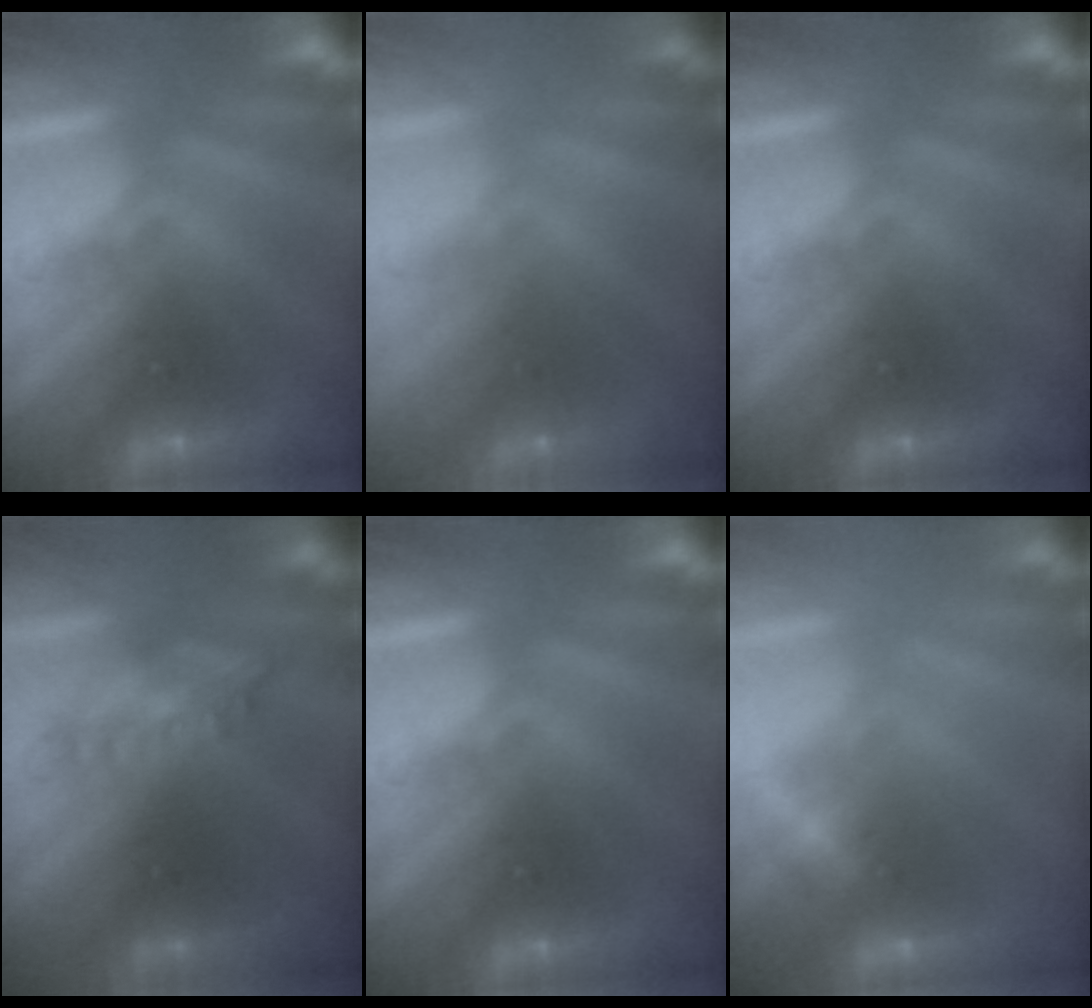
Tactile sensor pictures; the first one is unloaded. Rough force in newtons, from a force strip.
{"total": 8.4}
{"total": 0.0}
{"total": 7.8}
{"total": 0.0}
{"total": 2.4}